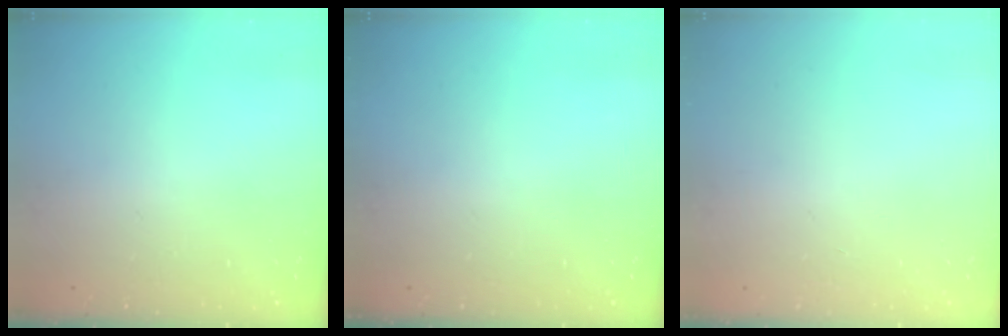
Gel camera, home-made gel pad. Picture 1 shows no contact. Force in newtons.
{"total": 0.0}
{"total": 0.0}